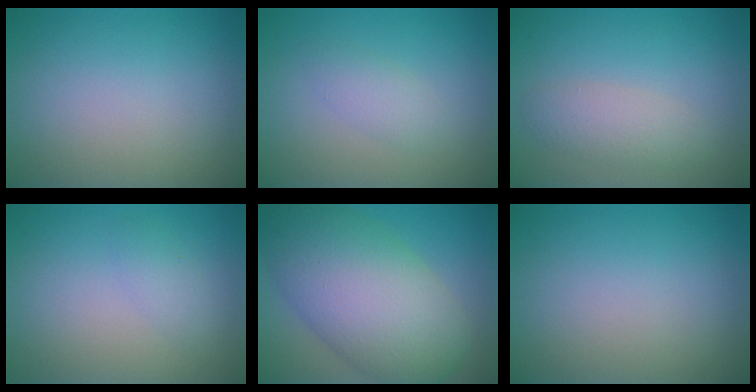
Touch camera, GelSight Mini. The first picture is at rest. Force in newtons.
{"total": 1.7, "press": 1.7, "slide": 0.1}
{"total": 2.4, "press": 2.4, "slide": 0.1}
{"total": 1.3, "press": 1.3, "slide": 0.0}
{"total": 12.1, "press": 12.1, "slide": 0.2}
{"total": 0.0}